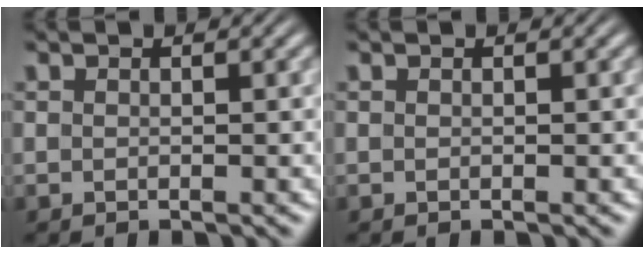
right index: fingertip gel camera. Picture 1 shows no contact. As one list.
[{"total": 0.0}]